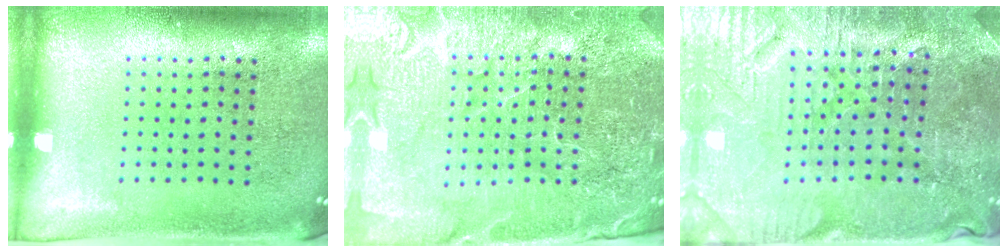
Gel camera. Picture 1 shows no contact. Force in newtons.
{"total": 5.1, "press": 4.8, "slide": 1.9}
{"total": 3.6, "press": 3.6, "slide": 0.4}